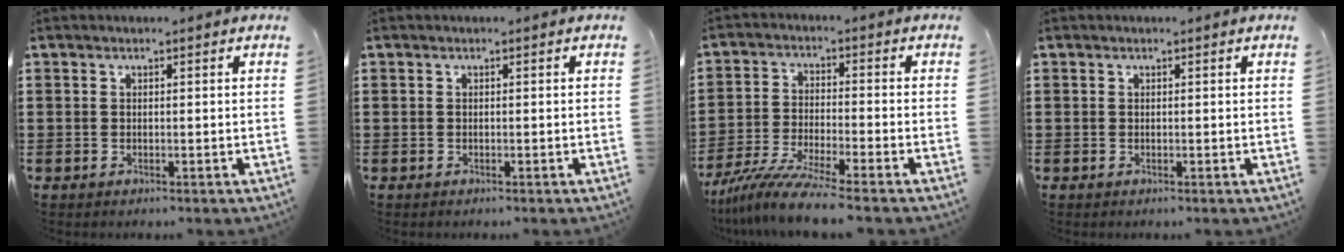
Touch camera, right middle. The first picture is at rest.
{"total": 0.0}
{"total": 7.6, "force": [-6.5, -0.2, 4.0], "torque": [-0.091, -0.017, -0.127]}
{"total": 0.0}